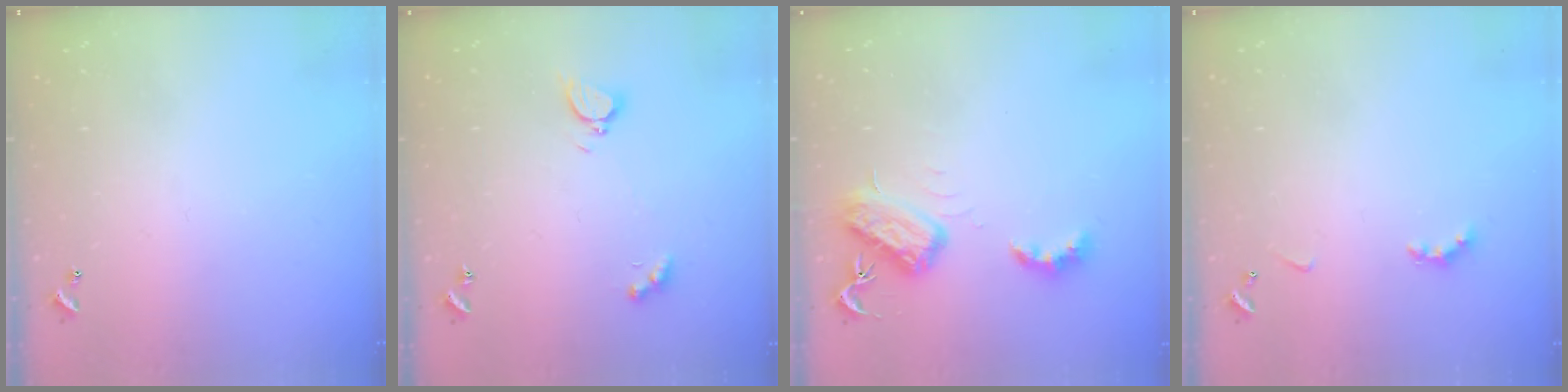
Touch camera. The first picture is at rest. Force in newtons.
{"total": 3.6, "press": 3.5, "slide": 0.7}
{"total": 5.9, "press": 5.9, "slide": 0.7}
{"total": 2.9, "press": 2.8, "slide": 0.6}